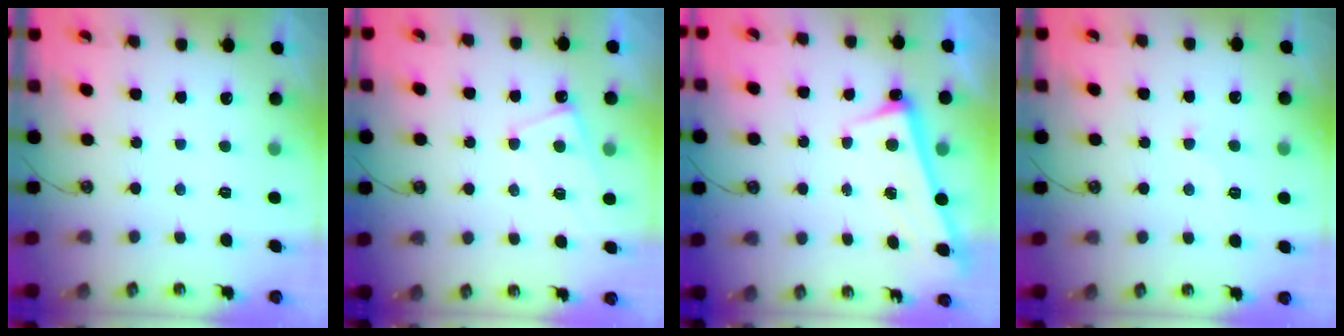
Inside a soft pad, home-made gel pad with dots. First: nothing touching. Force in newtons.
{"total": 0.7, "press": 0.5, "slide": 0.4}
{"total": 2.6, "press": 2.4, "slide": 0.9}
{"total": 0.0}